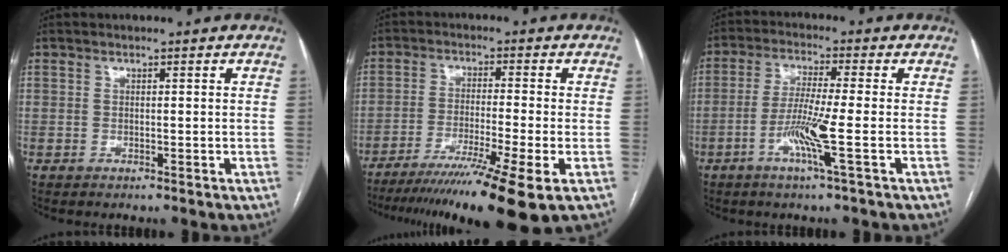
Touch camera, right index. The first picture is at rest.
{"total": 14.1, "force": [-9.3, -1.1, 10.5], "torque": [-0.157, -0.036, -0.149]}
{"total": 7.3, "force": [-2.5, -1.0, 6.9], "torque": [-0.137, -0.012, -0.053]}